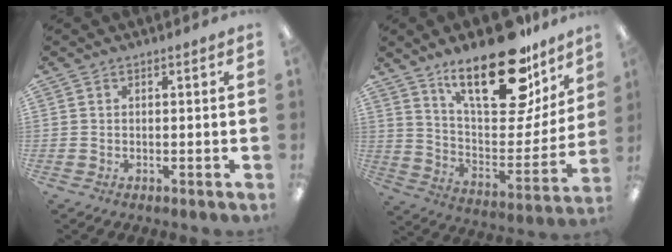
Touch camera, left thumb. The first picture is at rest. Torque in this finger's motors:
{"motor_torque": [2.15, 1.26, 1.41, -1.36, 0.26]}